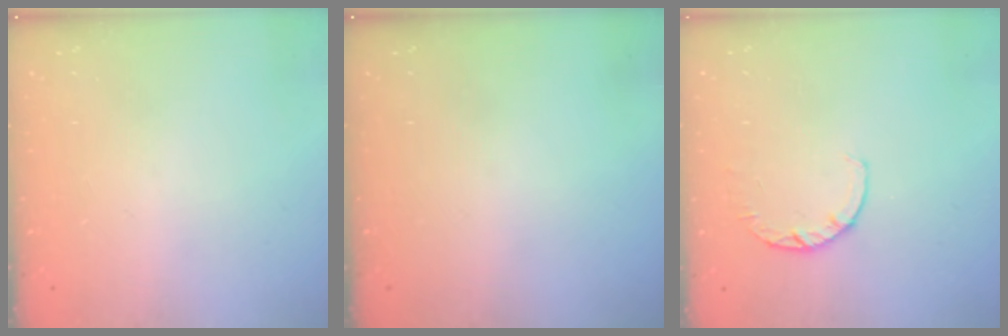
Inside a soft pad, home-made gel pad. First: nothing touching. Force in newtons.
{"total": 0.0}
{"total": 3.0, "press": 2.9, "slide": 0.4}